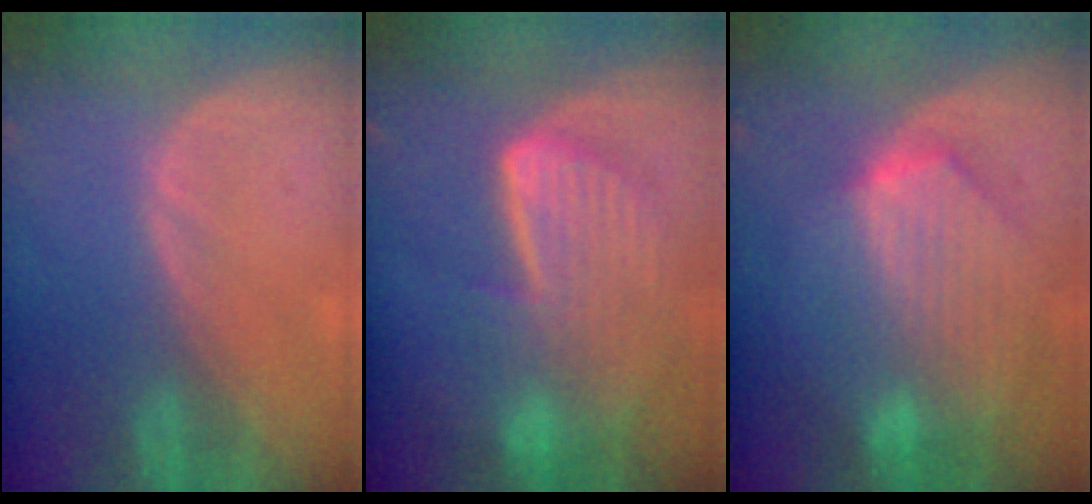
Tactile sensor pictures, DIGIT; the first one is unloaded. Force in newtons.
{"total": 9.1, "press": 8.0, "slide": 4.3}
{"total": 9.0, "press": 8.0, "slide": 4.0}